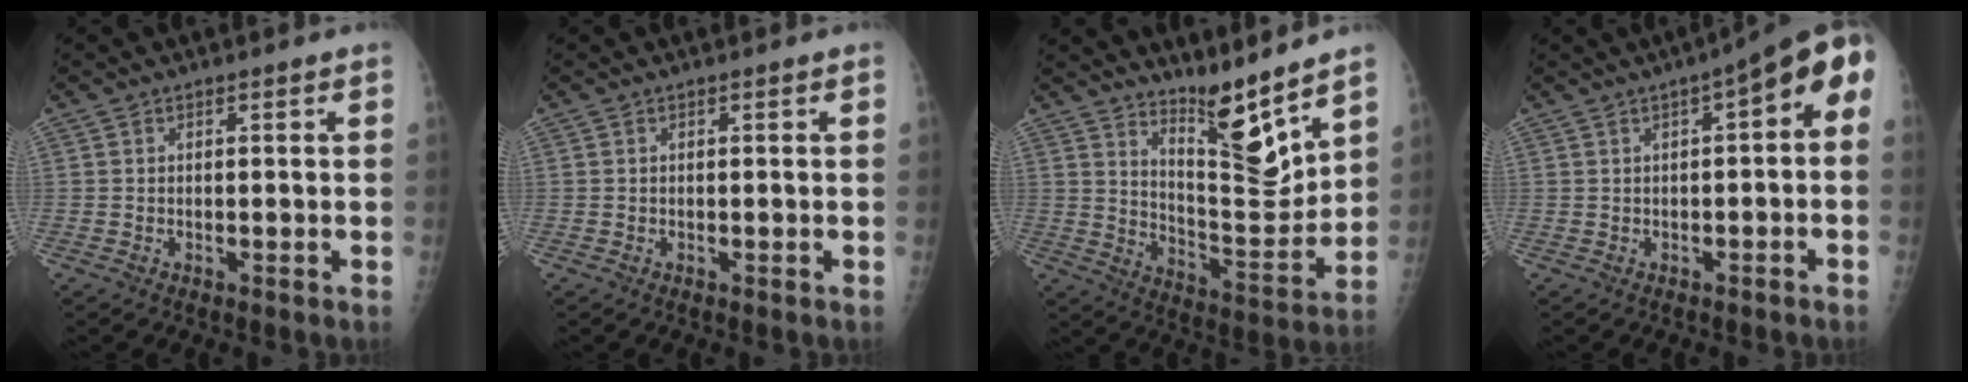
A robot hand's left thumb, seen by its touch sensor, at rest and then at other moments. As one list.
[{"total": 0.0}, {"total": 11.9, "force": [9.4, 1.9, 7.0], "torque": [-0.083, -0.094, 0.167]}, {"total": 9.3, "force": [1.4, 3.6, 8.4], "torque": [-0.096, 0.038, 0.007]}]